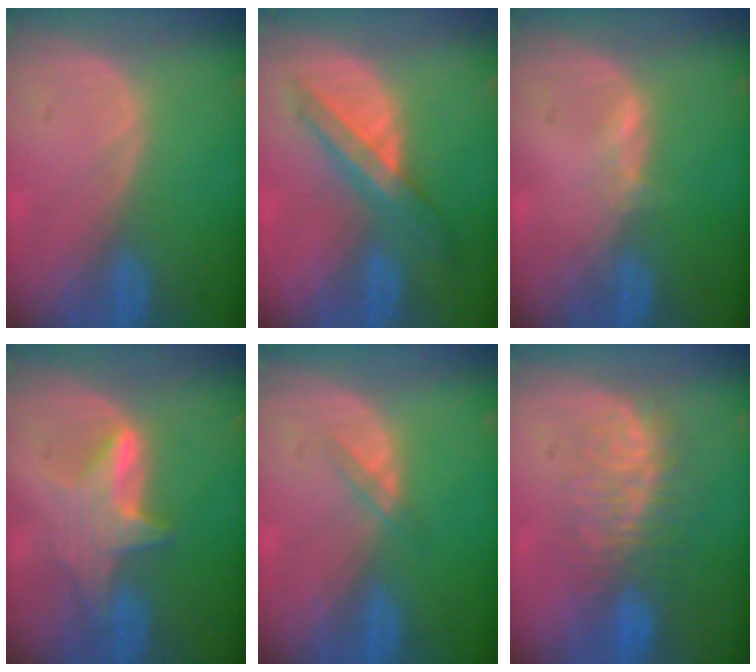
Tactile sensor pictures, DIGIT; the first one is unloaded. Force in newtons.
{"total": 7.2, "press": 6.1, "slide": 3.8}
{"total": 1.1, "press": 1.1, "slide": 0.3}
{"total": 5.9, "press": 5.8, "slide": 0.8}
{"total": 1.5, "press": 1.5, "slide": 0.1}
{"total": 7.8, "press": 7.4, "slide": 2.4}